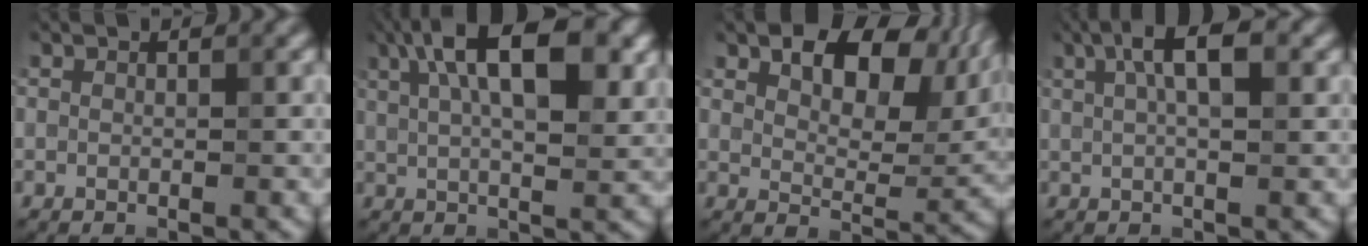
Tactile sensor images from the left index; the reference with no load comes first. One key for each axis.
{"total": 12.1, "fx": 4.4, "fy": 4.9, "fz": 10.1, "tx": -0.143, "ty": 0.018, "tz": 0.054}
{"total": 11.6, "fx": 5.7, "fy": 6.6, "fz": 7.6, "tx": -0.100, "ty": 0.005, "tz": 0.093}
{"total": 5.0, "fx": 1.9, "fy": 1.5, "fz": 4.4, "tx": -0.072, "ty": 0.011, "tz": 0.025}